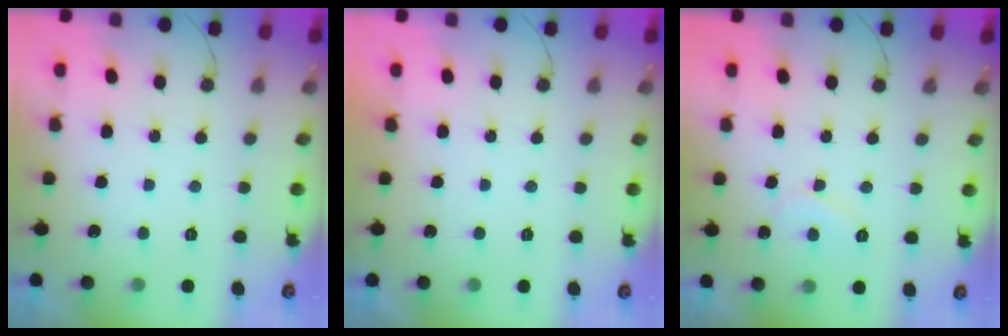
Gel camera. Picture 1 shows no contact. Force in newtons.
{"total": 1.7, "press": 1.7, "slide": 0.1}
{"total": 5.7, "press": 5.7, "slide": 0.8}